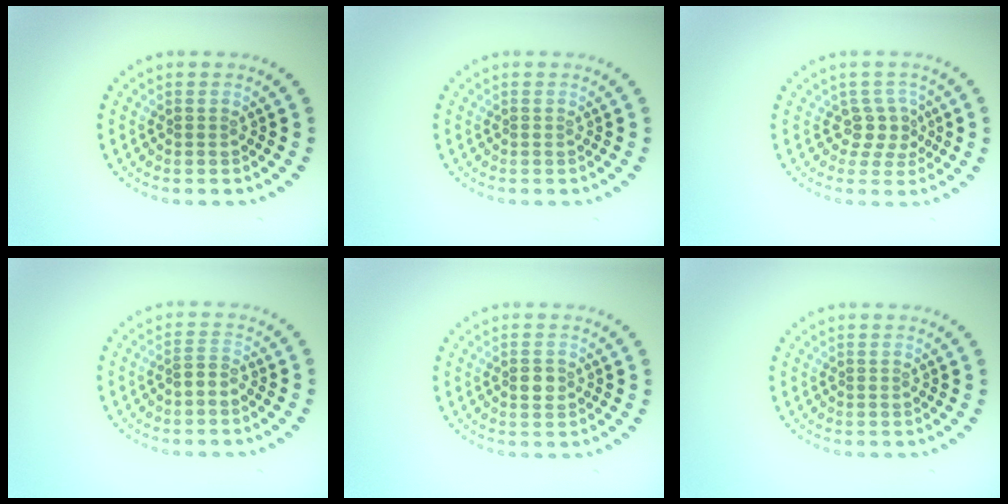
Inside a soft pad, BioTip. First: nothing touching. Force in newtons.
{"total": 0.0}
{"total": 2.3, "press": 1.6, "slide": 1.6}
{"total": 1.3, "press": 1.0, "slide": 0.9}
{"total": 1.3, "press": 1.3, "slide": 0.2}
{"total": 0.0}